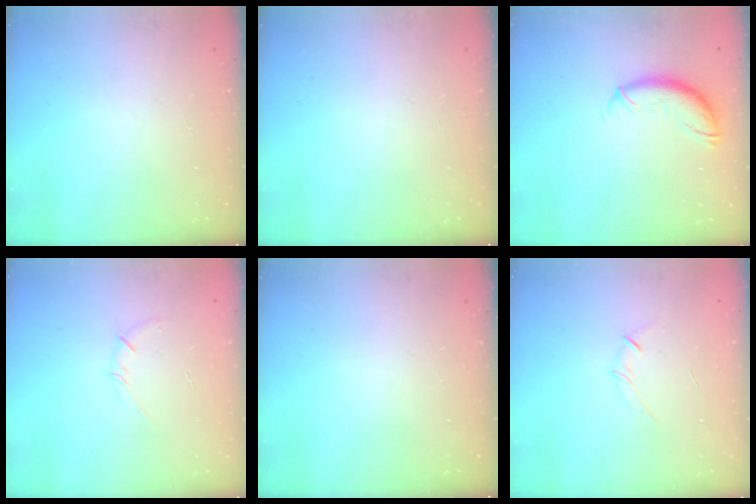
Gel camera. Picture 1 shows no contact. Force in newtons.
{"total": 0.0}
{"total": 9.9, "press": 9.8, "slide": 1.4}
{"total": 3.6, "press": 3.4, "slide": 1.2}
{"total": 0.0}
{"total": 3.5, "press": 3.3, "slide": 1.0}